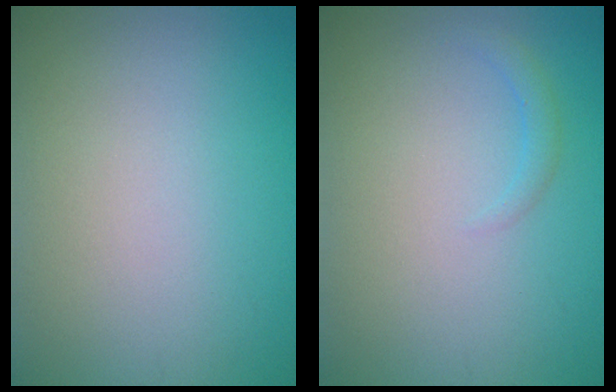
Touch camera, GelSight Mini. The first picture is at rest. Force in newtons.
{"total": 1.0, "press": 1.0, "slide": 0.1}